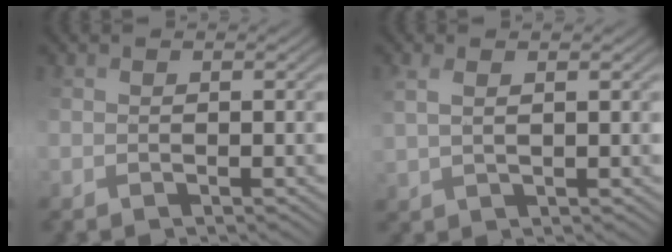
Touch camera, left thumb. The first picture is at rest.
{"total": 2.1, "force": [2.1, -0.2, 0.2], "torque": [-0.006, 0.016, 0.042]}